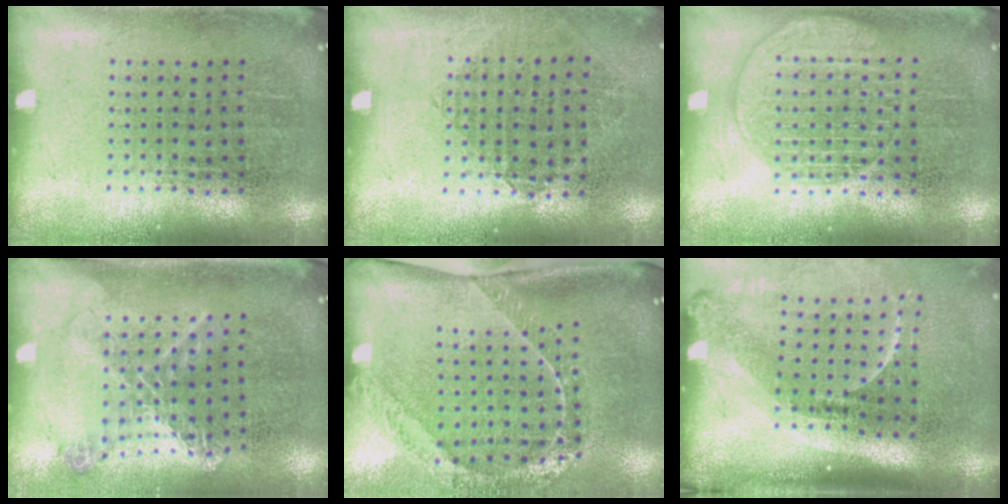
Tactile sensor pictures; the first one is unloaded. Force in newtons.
{"total": 0.9, "press": 0.8, "slide": 0.3}
{"total": 3.0, "press": 2.9, "slide": 0.4}
{"total": 1.1, "press": 1.1, "slide": 0.3}
{"total": 1.8, "press": 1.5, "slide": 1.1}
{"total": 2.2, "press": 1.5, "slide": 1.6}